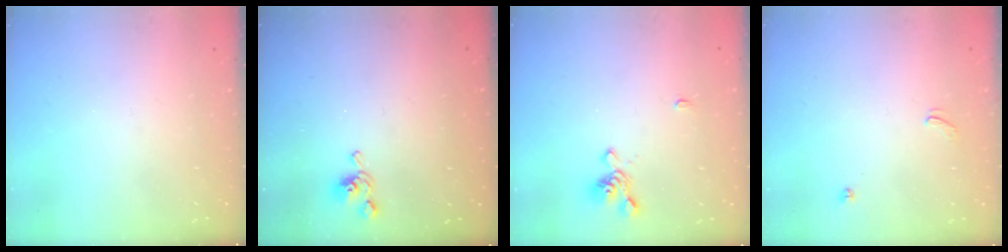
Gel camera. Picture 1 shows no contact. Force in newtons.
{"total": 4.9, "press": 4.9, "slide": 0.3}
{"total": 1.5, "press": 1.1, "slide": 1.0}
{"total": 0.5, "press": 0.4, "slide": 0.3}